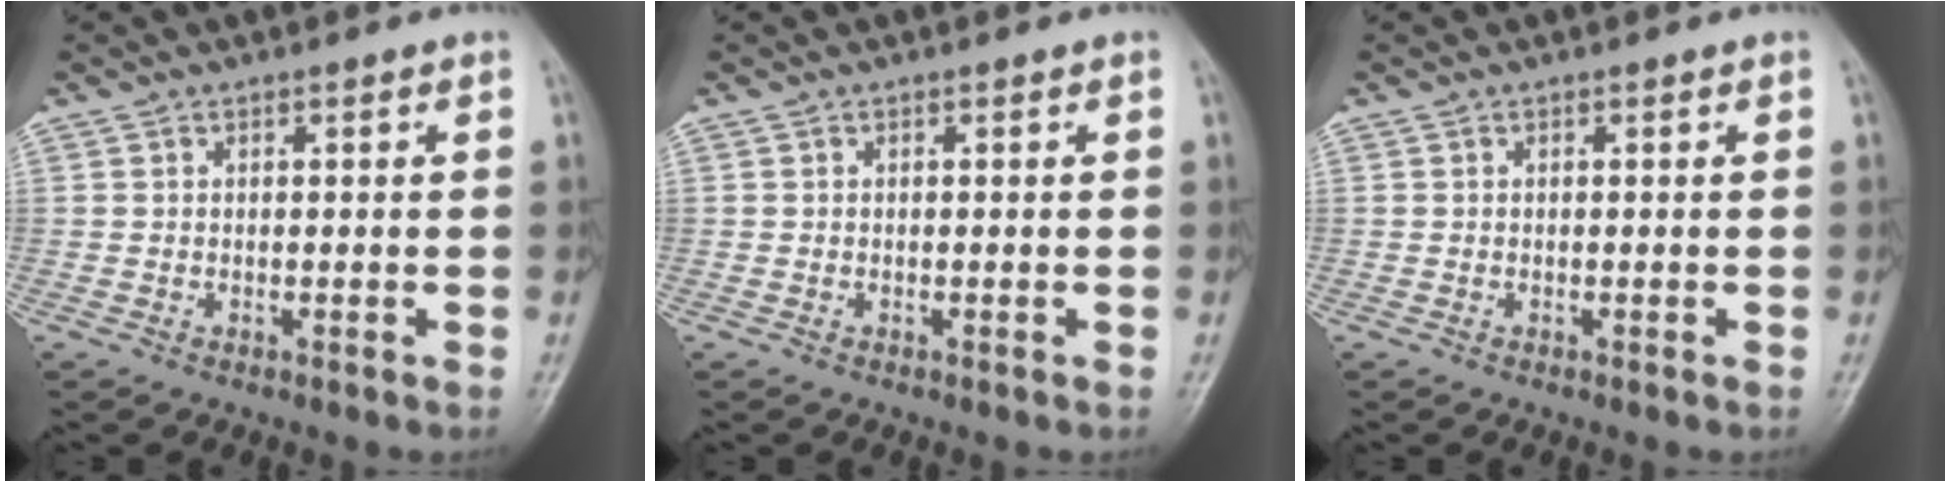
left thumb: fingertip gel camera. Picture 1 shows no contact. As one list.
[{"total": 0.0}, {"total": 0.0}]